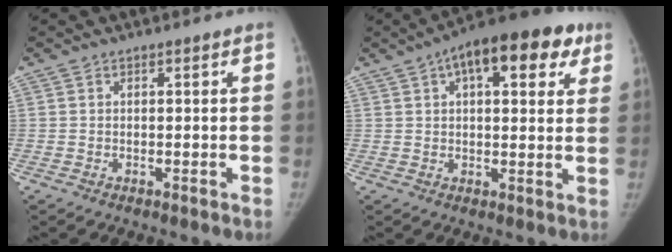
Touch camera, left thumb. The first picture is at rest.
{"total": 16.6, "force": [7.5, 7.5, 12.7], "torque": [-0.148, 0.013, 0.100]}